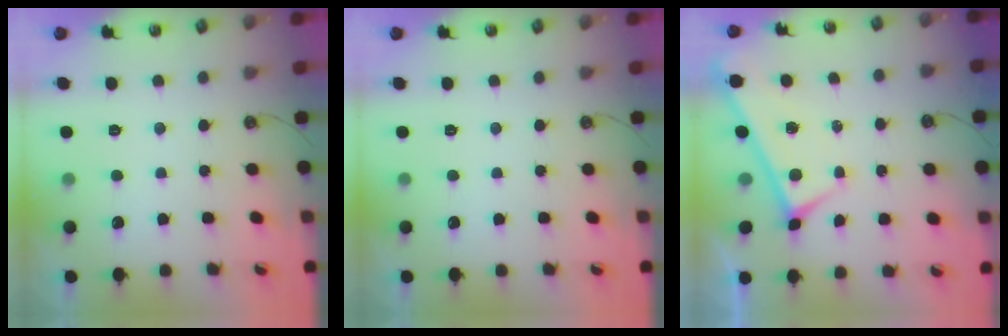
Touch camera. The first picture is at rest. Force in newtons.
{"total": 0.0}
{"total": 0.0}